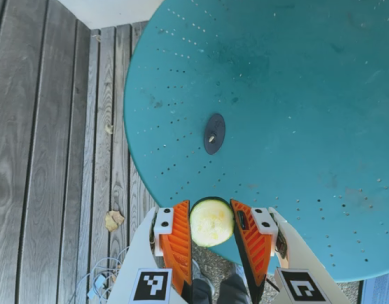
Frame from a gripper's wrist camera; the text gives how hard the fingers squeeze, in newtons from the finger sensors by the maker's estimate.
{"total": 11.0, "left": 11.4, "right": 10.5}